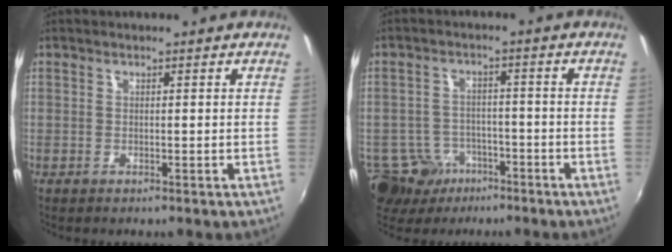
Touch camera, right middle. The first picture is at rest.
{"total": 8.1, "force": [-5.0, 6.1, 1.8], "torque": [-0.055, 0.013, -0.075]}